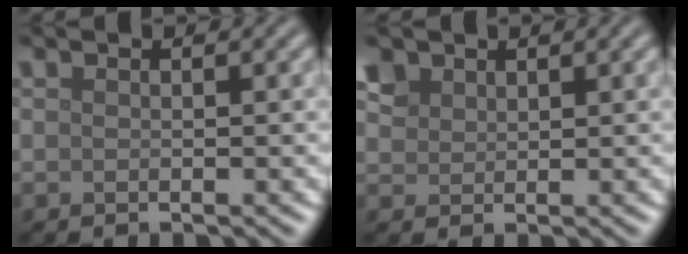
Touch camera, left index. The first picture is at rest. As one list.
[{"total": 2.3, "force": [1.5, 1.6, 0.6], "torque": [-0.025, 0.002, 0.036]}]